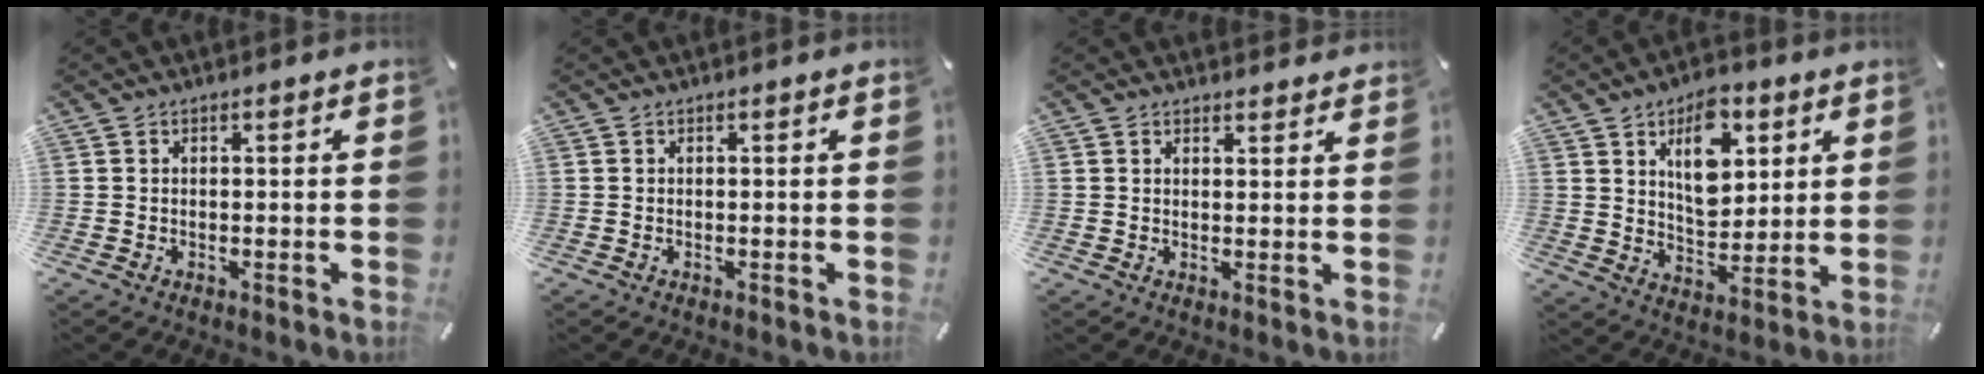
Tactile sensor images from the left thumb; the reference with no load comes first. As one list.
[{"total": 0.0}, {"total": 1.7, "force": [1.3, 1.0, 0.1], "torque": [0.007, -0.002, 0.023]}, {"total": 13.0, "force": [5.8, 8.0, 8.5], "torque": [-0.120, -0.014, 0.099]}]